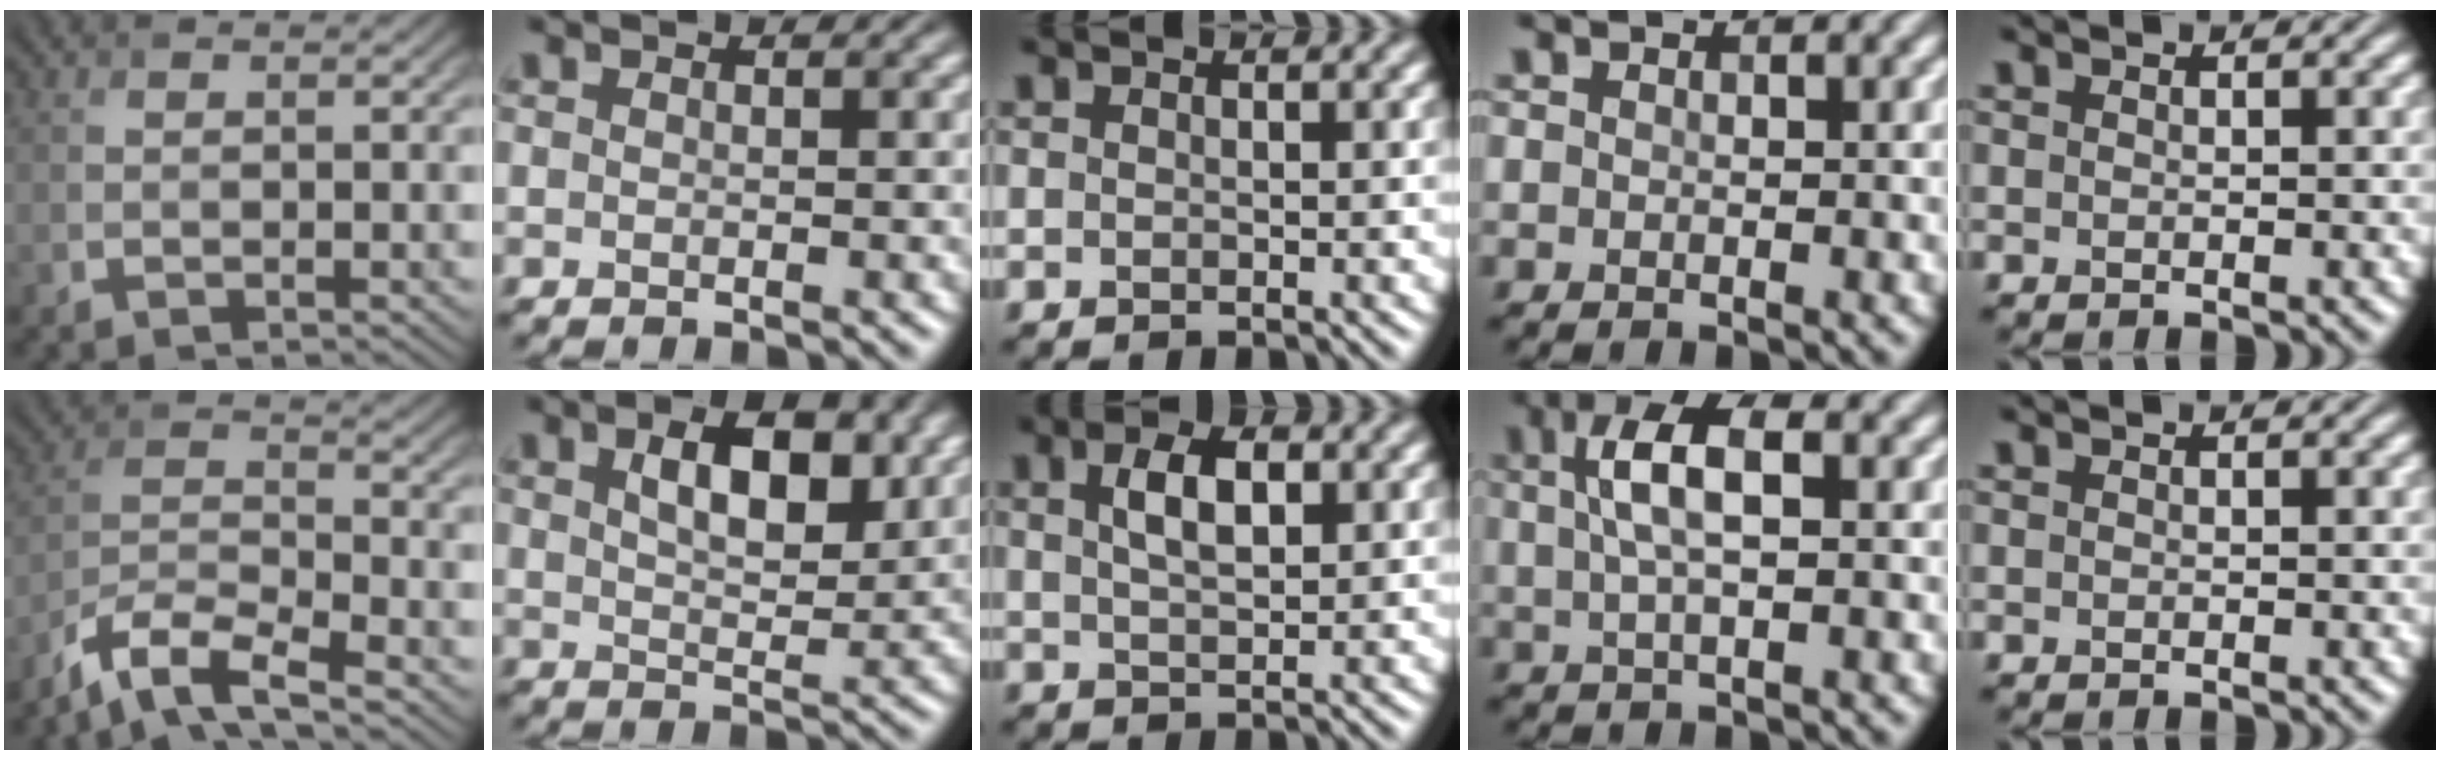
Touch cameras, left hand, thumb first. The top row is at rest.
{"thumb": {"total": 7.6, "force": [-5.9, 1.7, 4.5], "torque": [-0.091, -0.005, -0.126]}, "index": {"total": 5.7, "force": [2.3, 2.7, 4.5], "torque": [-0.073, 0.003, 0.037]}, "middle": {"total": 3.4, "force": [1.2, 1.5, 2.8], "torque": [-0.055, 0.007, 0.024]}, "ring": {"total": 4.5, "force": [1.1, 1.6, 4.1], "torque": [-0.079, 0.013, 0.017]}}